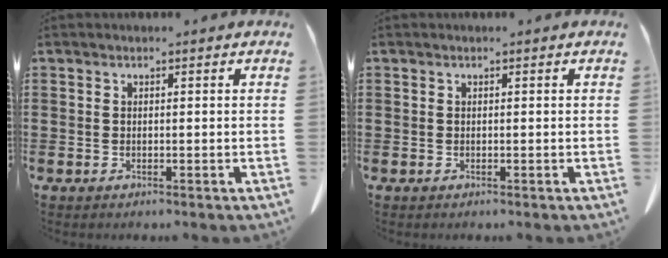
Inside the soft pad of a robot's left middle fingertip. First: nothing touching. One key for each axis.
{"total": 0.0}